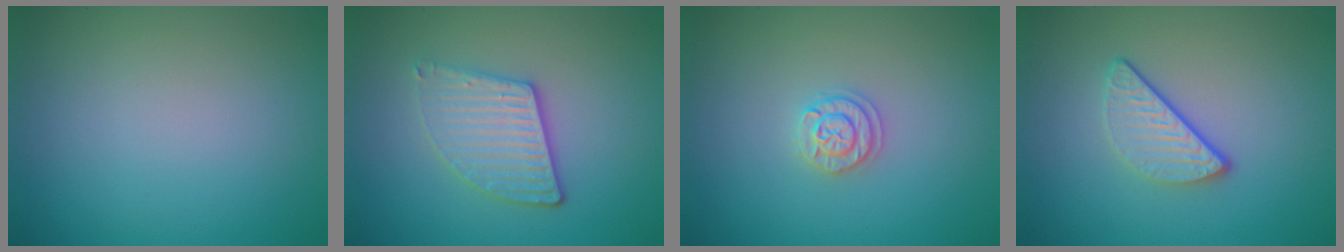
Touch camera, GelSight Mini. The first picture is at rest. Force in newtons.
{"total": 3.8, "press": 3.2, "slide": 1.9}
{"total": 1.8, "press": 1.8, "slide": 0.3}
{"total": 3.0, "press": 2.3, "slide": 1.8}